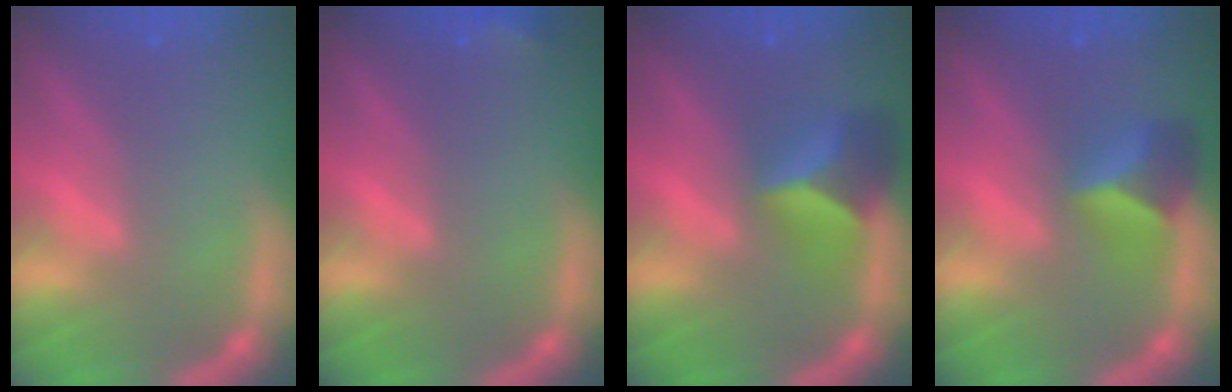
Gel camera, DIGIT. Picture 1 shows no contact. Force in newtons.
{"total": 1.4}
{"total": 4.9}
{"total": 4.0}